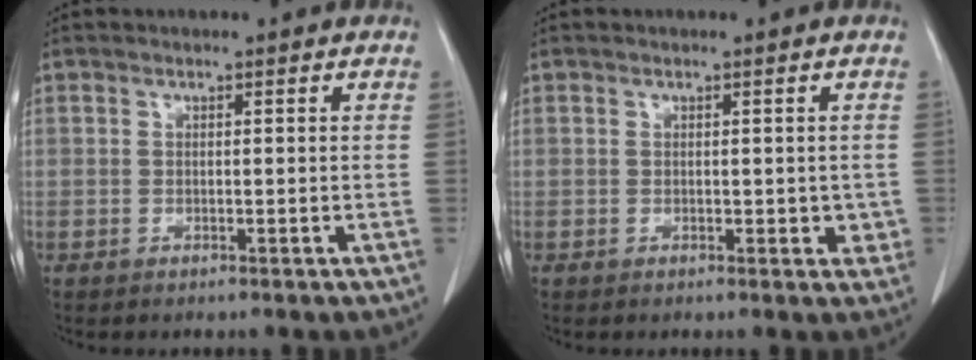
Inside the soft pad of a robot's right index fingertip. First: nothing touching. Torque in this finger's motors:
{"motor_torque": [0.11, 0.14, 0.07, 0.05]}